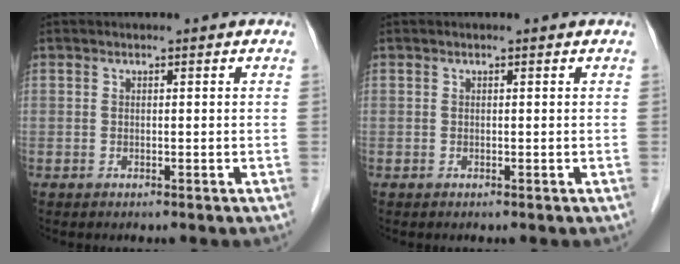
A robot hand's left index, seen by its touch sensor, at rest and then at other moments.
{"total": 0.0}